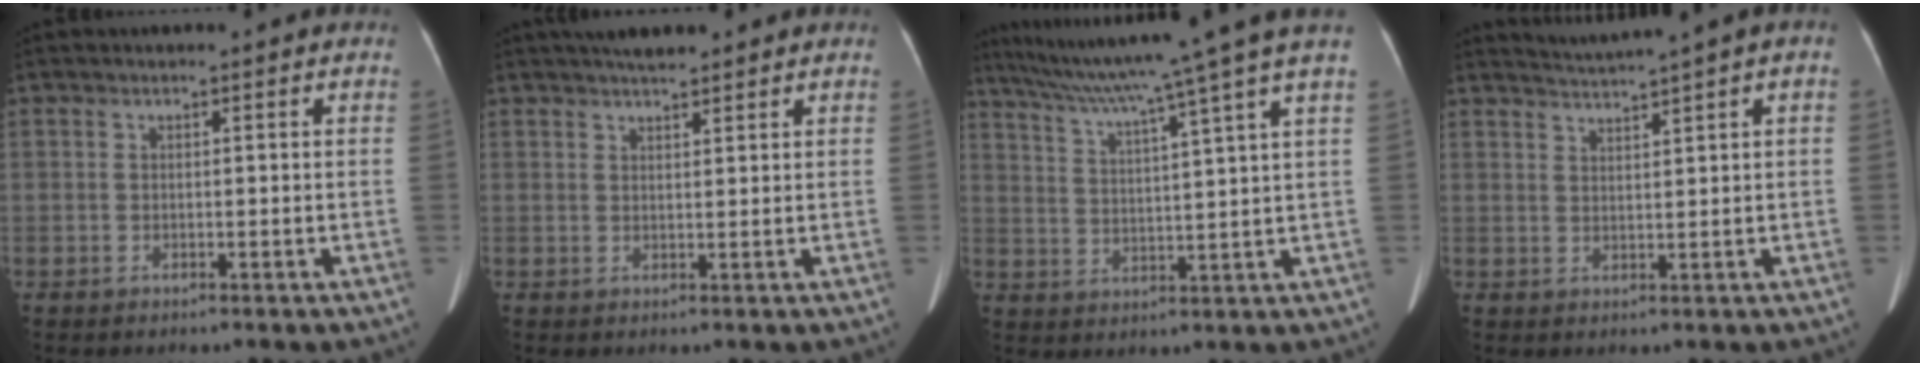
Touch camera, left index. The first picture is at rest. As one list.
[{"total": 4.4, "force": [3.7, 1.1, 2.1], "torque": [-0.031, 0.021, 0.060]}, {"total": 15.3, "force": [12.3, -3.0, 8.6], "torque": [-0.142, -0.013, 0.174]}, {"total": 3.2, "force": [2.6, -1.0, 1.7], "torque": [-0.032, 0.007, 0.054]}]